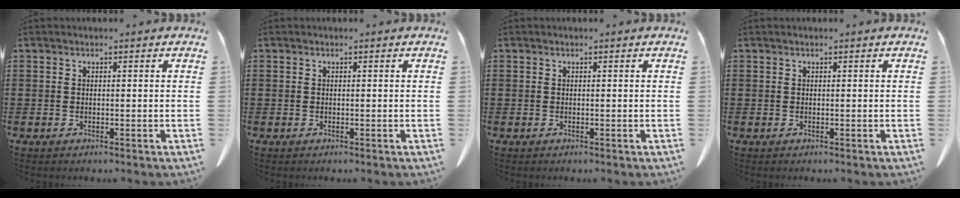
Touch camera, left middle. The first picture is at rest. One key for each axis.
{"total": 0.0}
{"total": 0.0}
{"total": 0.0}